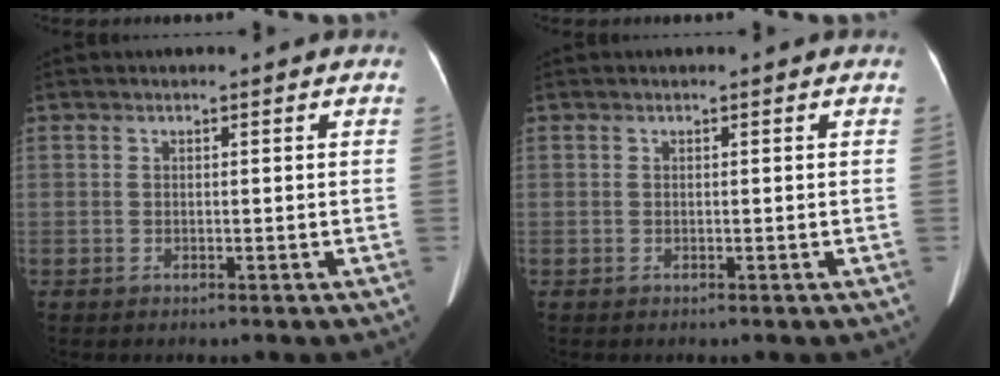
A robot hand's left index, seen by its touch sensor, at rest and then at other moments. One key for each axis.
{"total": 0.0}